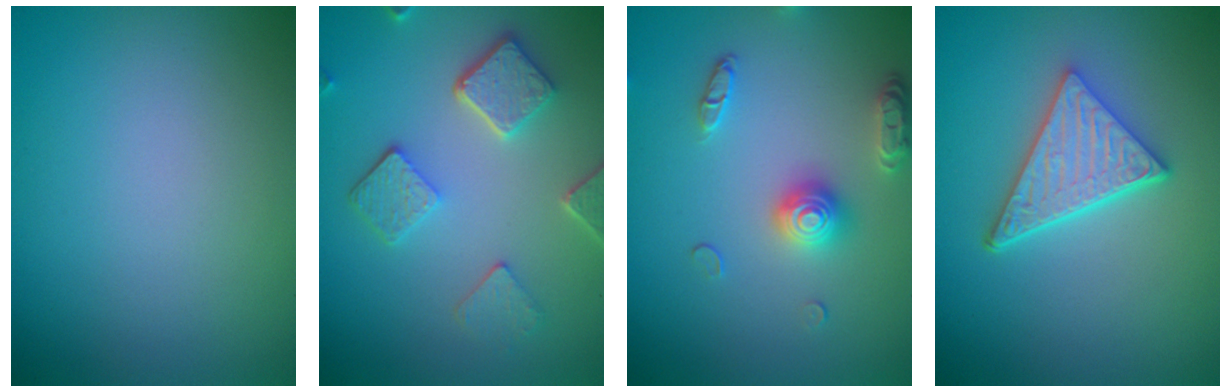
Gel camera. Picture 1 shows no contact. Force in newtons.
{"total": 4.7, "press": 3.7, "slide": 3.0}
{"total": 3.2, "press": 3.0, "slide": 1.2}
{"total": 5.1, "press": 3.8, "slide": 3.4}